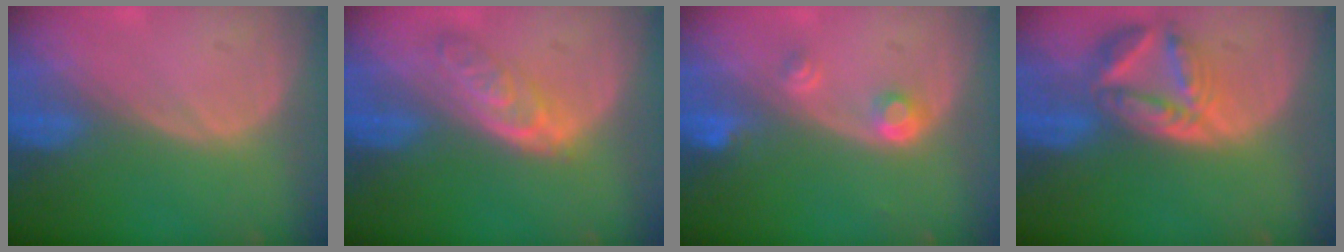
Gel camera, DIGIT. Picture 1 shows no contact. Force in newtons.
{"total": 5.0, "press": 4.9, "slide": 0.4}
{"total": 3.0, "press": 2.8, "slide": 1.0}
{"total": 8.1, "press": 7.2, "slide": 3.7}